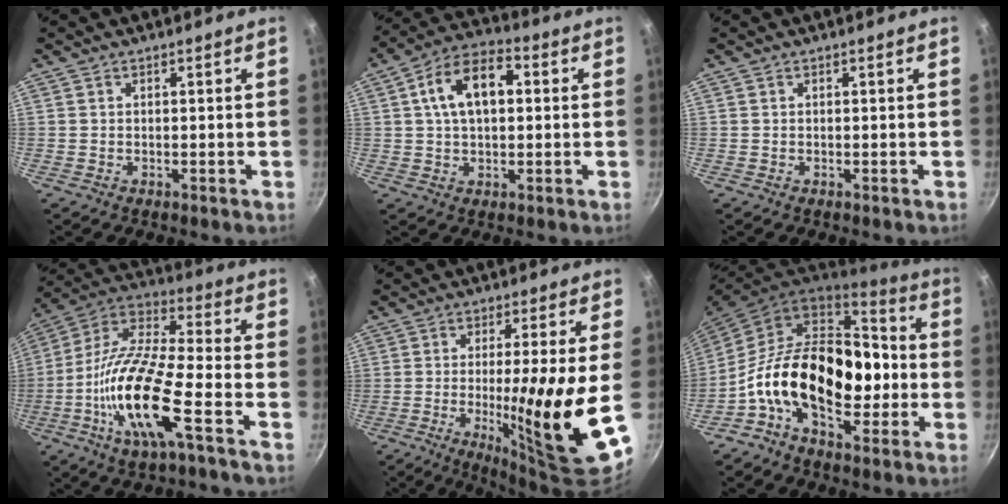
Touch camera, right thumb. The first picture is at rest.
{"total": 12.4, "force": [2.4, 7.3, 9.7], "torque": [-0.139, 0.026, 0.029]}
{"total": 0.0}
{"total": 18.4, "force": [-6.7, 4.4, 16.5], "torque": [-0.323, 0.037, -0.150]}
{"total": 17.4, "force": [-1.9, 2.1, 17.2], "torque": [-0.266, -0.009, -0.018]}
{"total": 22.2, "force": [-3.5, 13.6, 17.2], "torque": [-0.240, 0.054, -0.074]}